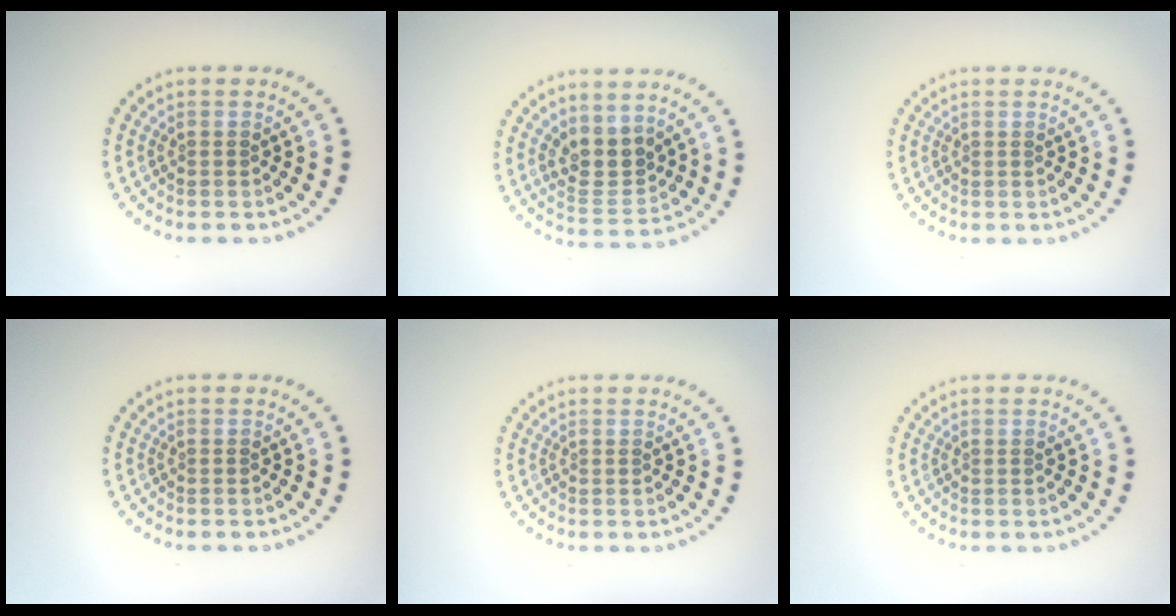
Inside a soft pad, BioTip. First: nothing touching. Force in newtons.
{"total": 3.4, "press": 3.0, "slide": 1.5}
{"total": 0.0}
{"total": 0.0}
{"total": 0.0}
{"total": 0.0}